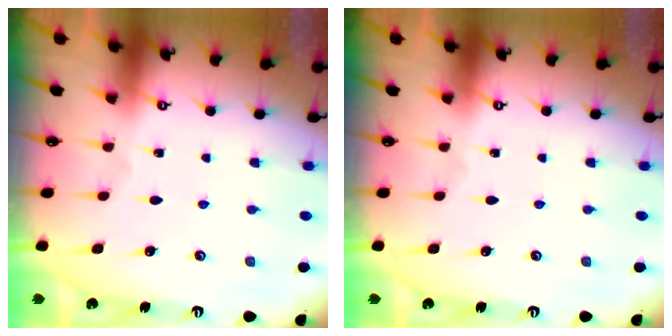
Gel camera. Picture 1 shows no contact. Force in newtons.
{"total": 0.0}